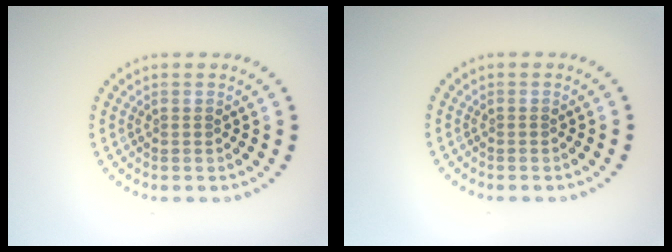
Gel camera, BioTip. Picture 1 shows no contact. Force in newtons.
{"total": 0.0}